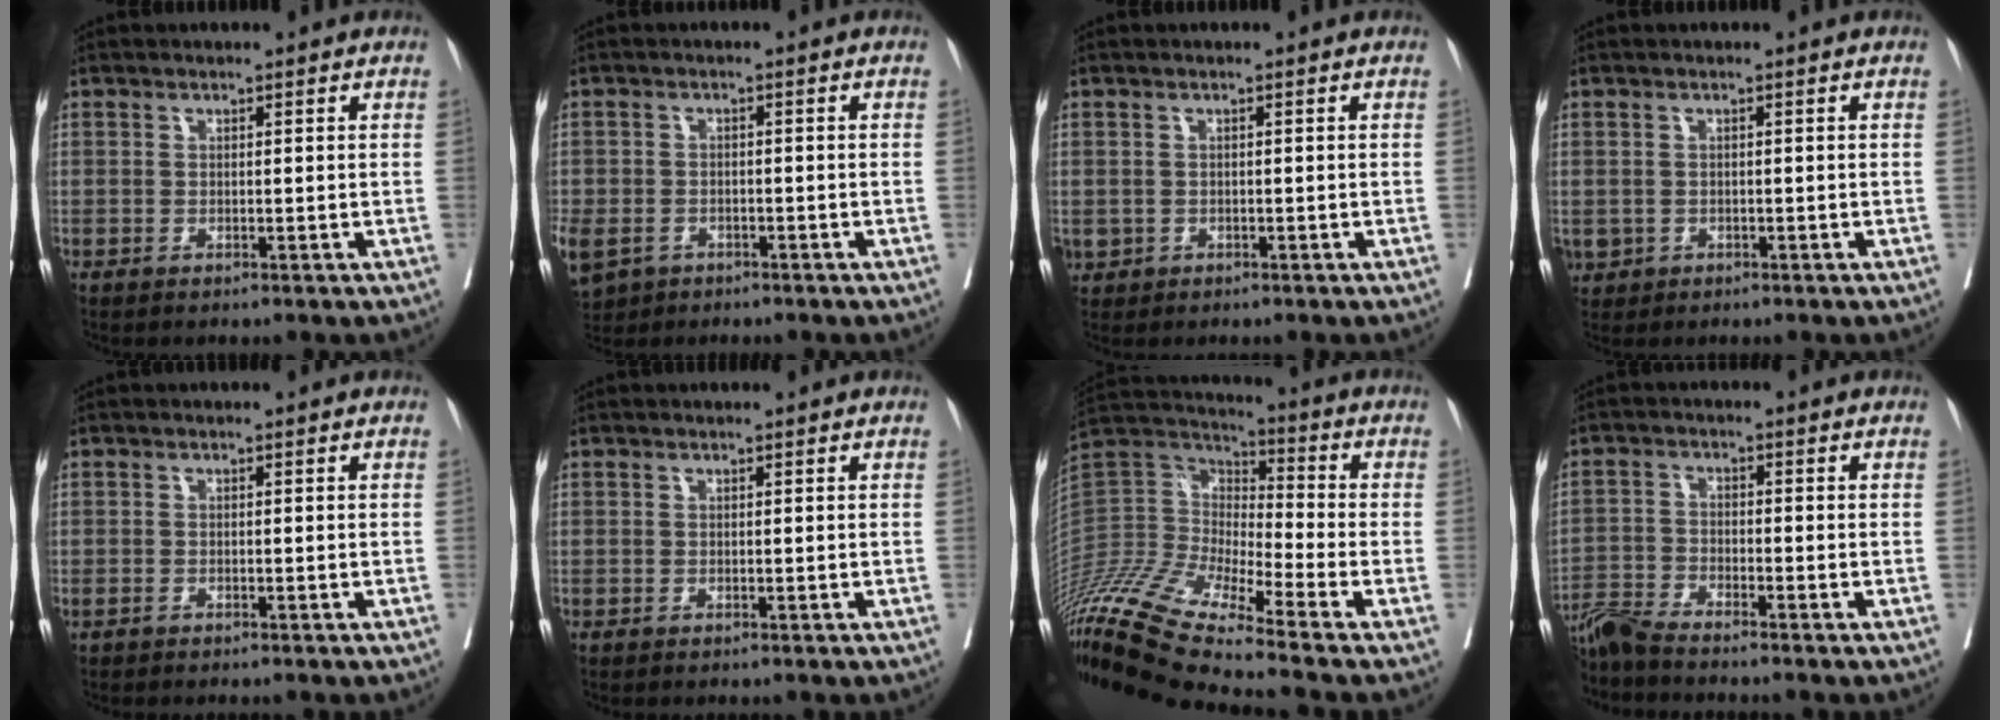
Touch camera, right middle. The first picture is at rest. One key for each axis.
{"total": 13.9, "fx": -6.6, "fy": 10.6, "fz": 6.1, "tx": -0.195, "ty": -0.013, "tz": -0.096}
{"total": 1.5, "fx": -0.3, "fy": 1.4, "fz": 0.3, "tx": -0.003, "ty": 0.004, "tz": 0.003}
{"total": 2.1, "fx": -0.6, "fy": 1.9, "fz": 0.4, "tx": -0.004, "ty": 0.003, "tz": -0.002}
{"total": 1.1, "fx": -1.0, "fy": 0.2, "fz": 0.5, "tx": -0.013, "ty": 0.000, "tz": -0.014}
{"total": 0.0}
{"total": 20.1, "fx": -16.4, "fy": 0.5, "fz": 11.6, "tx": -0.266, "ty": -0.007, "tz": -0.322}
{"total": 5.5, "fx": -5.2, "fy": -0.9, "fz": 1.6, "tx": -0.029, "ty": -0.018, "tz": -0.104}